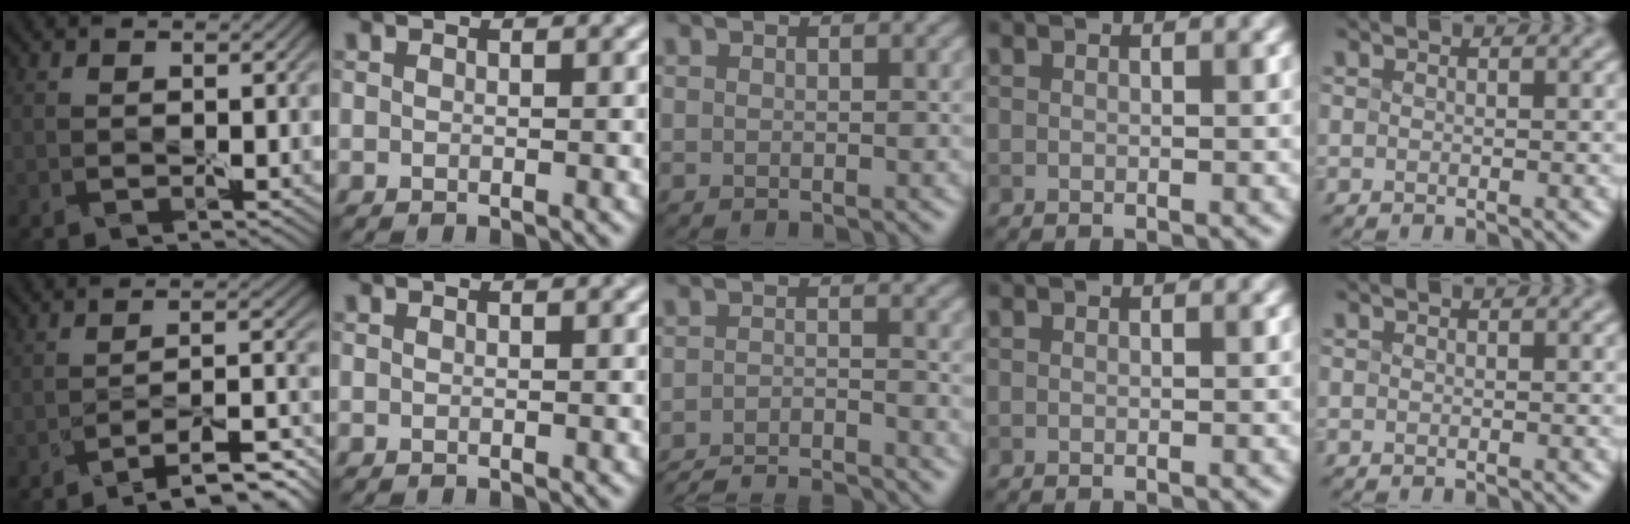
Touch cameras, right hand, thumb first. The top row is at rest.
{"thumb": {"total": 8.6, "force": [-7.2, 0.5, 4.6], "torque": [-0.056, 0.023, -0.113]}, "middle": {"total": 6.0, "force": [-5.6, 0.9, 2.1], "torque": [-0.034, -0.007, -0.093]}}